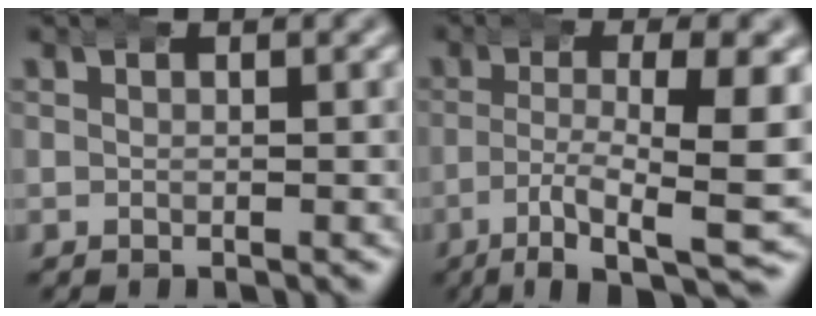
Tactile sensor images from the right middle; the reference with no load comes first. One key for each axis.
{"total": 10.4, "fx": -7.1, "fy": 2.4, "fz": 7.2, "tx": -0.098, "ty": -0.025, "tz": -0.101}